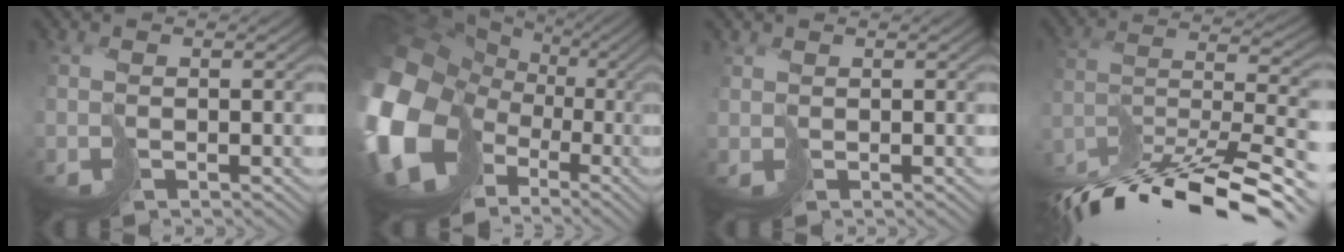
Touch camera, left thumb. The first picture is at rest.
{"total": 21.1, "force": [-4.2, 17.2, 11.5], "torque": [-0.317, -0.046, -0.070]}
{"total": 0.7, "force": [0.4, 0.6, -0.1], "torque": [0.002, 0.001, 0.015]}
{"total": 14.9, "force": [-11.5, 4.4, 8.3], "torque": [-0.182, -0.018, -0.184]}